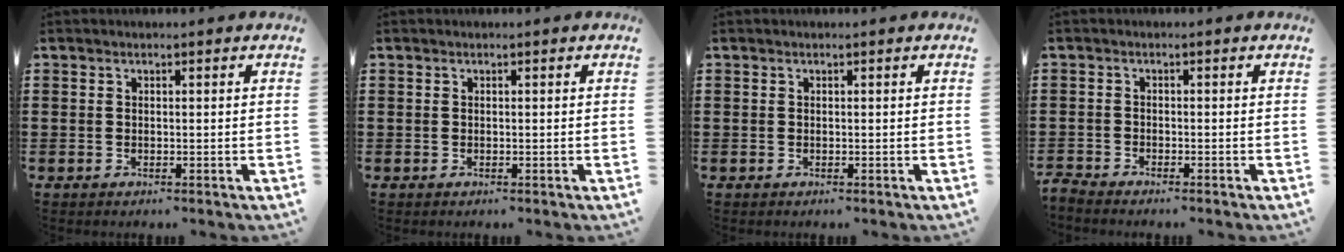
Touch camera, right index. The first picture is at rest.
{"total": 0.0}
{"total": 0.0}
{"total": 1.5, "force": [-1.5, 0.0, -0.1], "torque": [-0.002, 0.002, -0.033]}